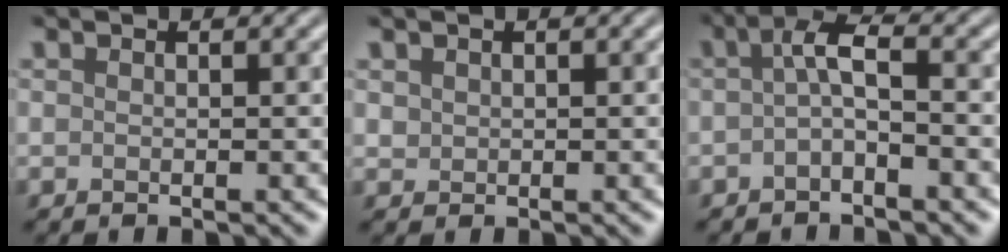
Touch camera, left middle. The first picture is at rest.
{"total": 0.8, "force": [0.4, 0.7, 0.2], "torque": [-0.006, -0.002, 0.012]}
{"total": 2.6, "force": [-0.8, 0.7, 2.4], "torque": [-0.047, 0.006, -0.020]}